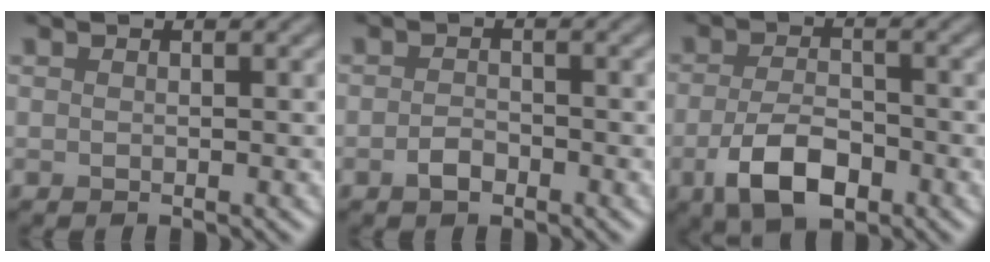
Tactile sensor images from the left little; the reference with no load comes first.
{"total": 1.5, "force": [-1.0, 0.8, 0.9], "torque": [-0.017, 0.002, -0.023]}
{"total": 5.4, "force": [-2.6, 2.6, 3.9], "torque": [-0.077, -0.006, -0.052]}